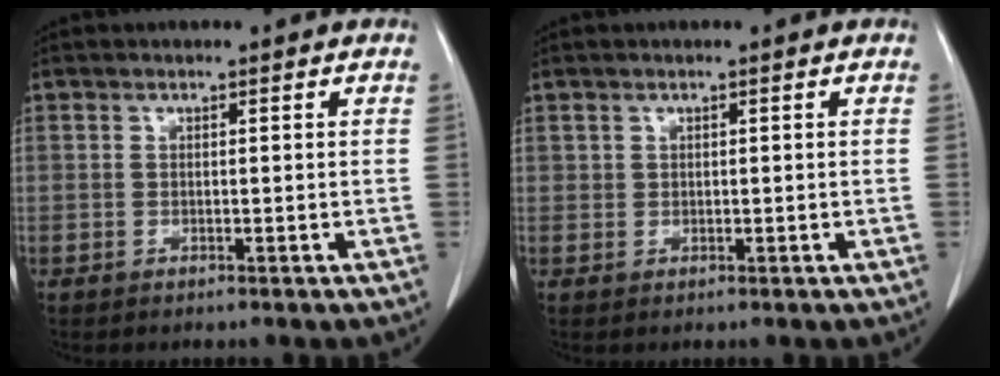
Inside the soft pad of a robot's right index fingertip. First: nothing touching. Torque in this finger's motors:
{"motor_torque": [-0.15, 0.17, -0.03, 0.01]}